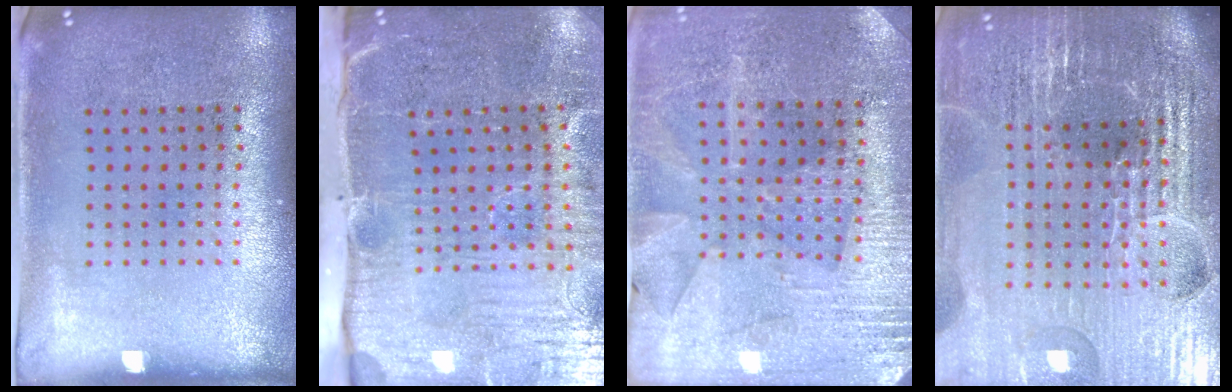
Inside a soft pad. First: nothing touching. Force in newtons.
{"total": 5.4, "press": 4.4, "slide": 3.2}
{"total": 2.9, "press": 2.8, "slide": 0.5}
{"total": 6.8, "press": 5.9, "slide": 3.2}